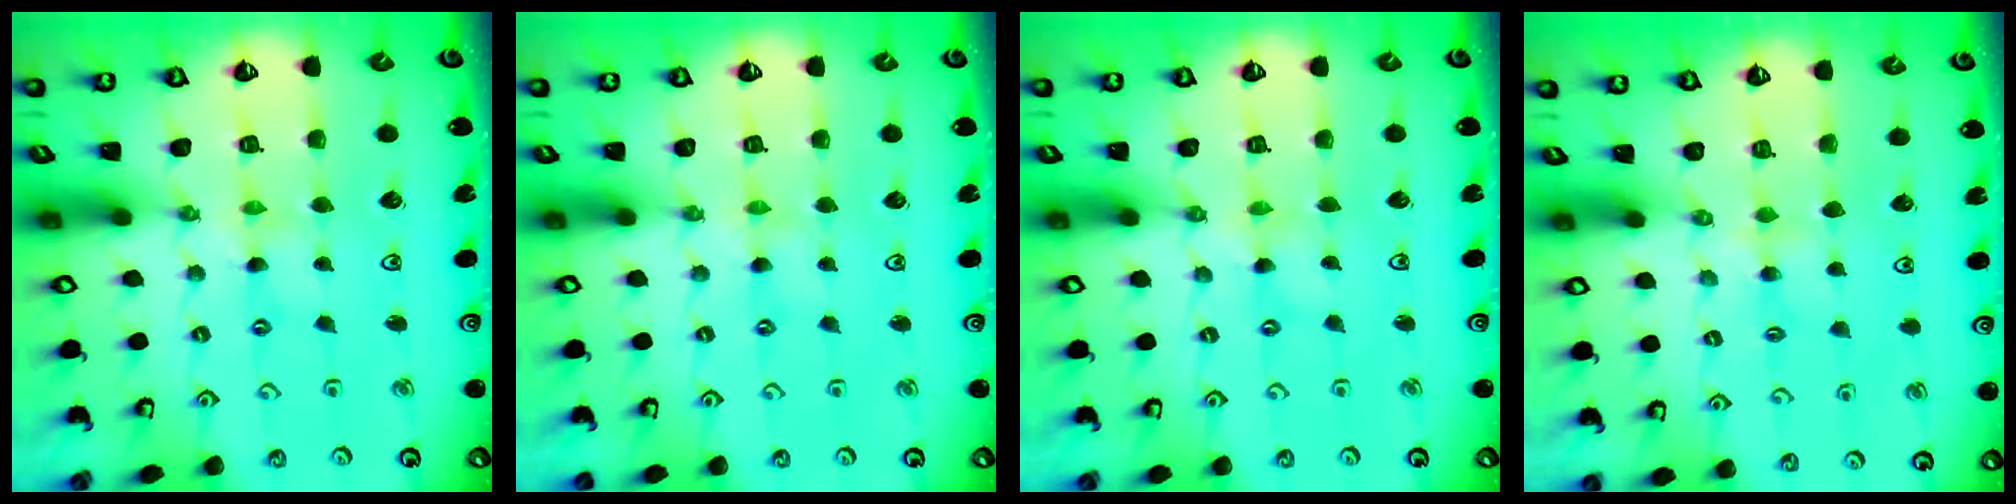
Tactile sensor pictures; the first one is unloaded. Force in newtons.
{"total": 0.0}
{"total": 0.0}
{"total": 2.2, "press": 2.1, "slide": 0.4}